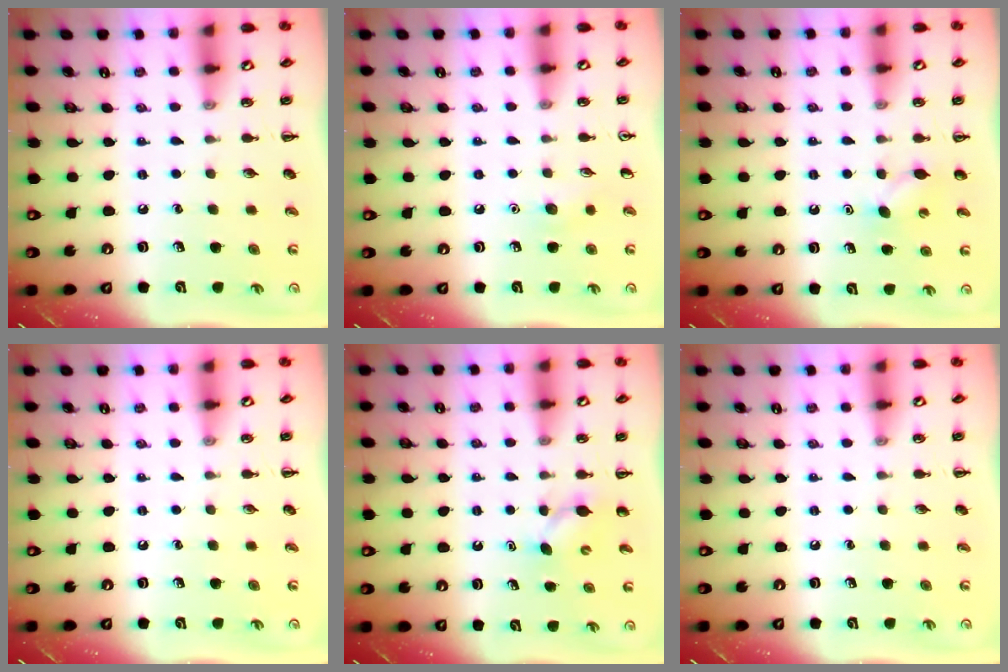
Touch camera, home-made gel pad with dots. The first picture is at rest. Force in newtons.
{"total": 5.2, "press": 5.0, "slide": 1.6}
{"total": 6.0, "press": 5.7, "slide": 1.7}
{"total": 0.0}
{"total": 4.5, "press": 4.4, "slide": 1.3}
{"total": 0.0}